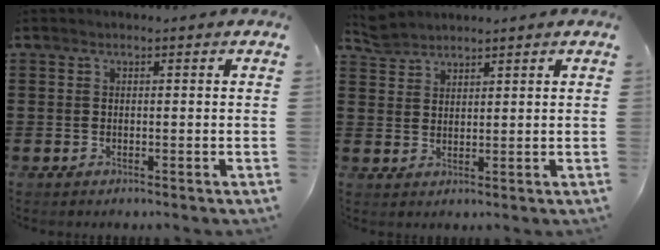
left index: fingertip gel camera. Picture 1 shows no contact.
{"total": 3.1, "force": [3.0, 0.8, 0.3], "torque": [-0.017, -0.004, 0.059]}